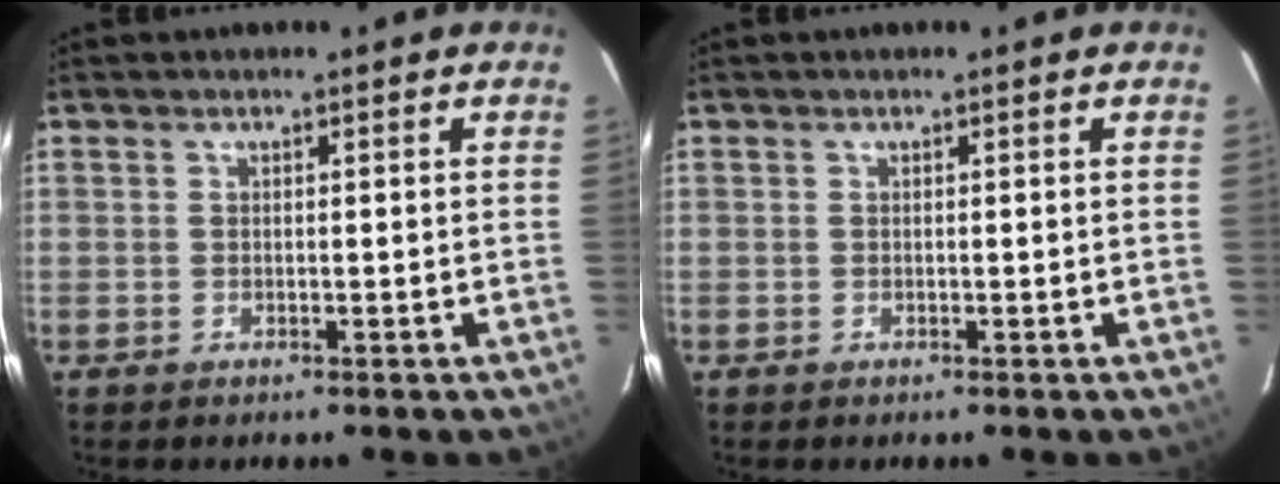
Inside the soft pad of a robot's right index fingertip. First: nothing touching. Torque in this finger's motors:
{"motor_torque": [0.00, 0.00, 0.01, 0.00]}